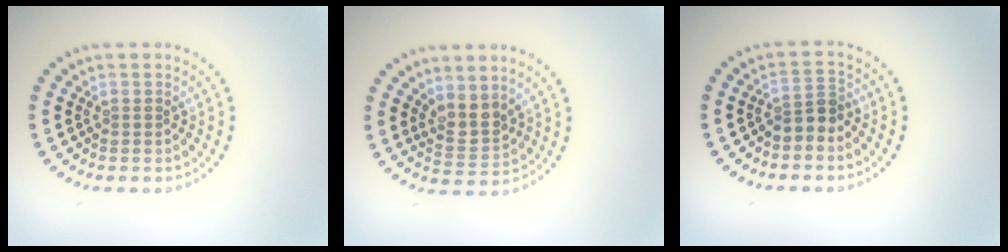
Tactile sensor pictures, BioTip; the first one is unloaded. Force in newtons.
{"total": 2.5, "press": 2.0, "slide": 1.6}
{"total": 2.2, "press": 1.8, "slide": 1.4}